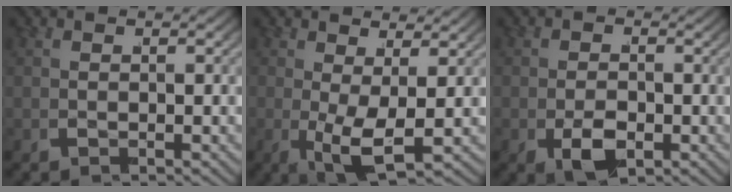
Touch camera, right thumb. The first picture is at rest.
{"total": 4.1, "force": [-0.2, 2.1, 3.6], "torque": [-0.066, -0.025, -0.001]}
{"total": 3.3, "force": [-1.5, 2.2, 1.9], "torque": [-0.040, -0.028, -0.023]}